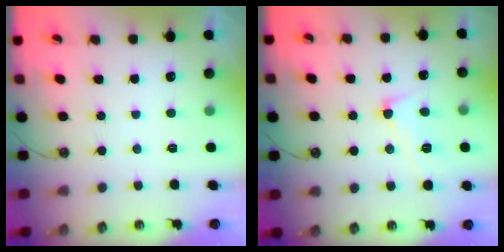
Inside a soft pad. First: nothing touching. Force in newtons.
{"total": 1.6, "press": 1.5, "slide": 0.7}